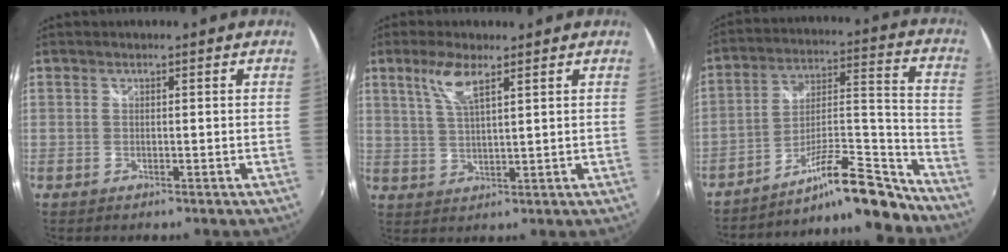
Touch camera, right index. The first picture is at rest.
{"total": 5.7, "force": [3.3, 1.3, 4.5], "torque": [-0.092, 0.002, 0.068]}
{"total": 17.5, "force": [-15.0, 3.3, 8.3], "torque": [-0.130, 0.027, -0.229]}